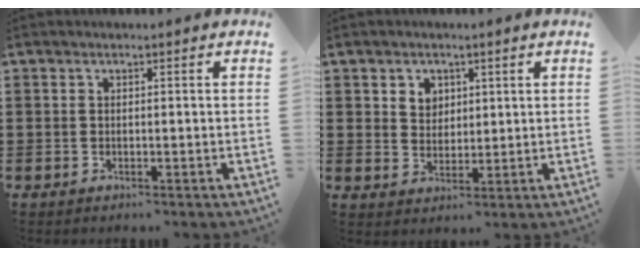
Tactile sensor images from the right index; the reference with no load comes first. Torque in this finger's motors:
{"motor_torque": [0.03, 0.00, 0.23, 0.05]}